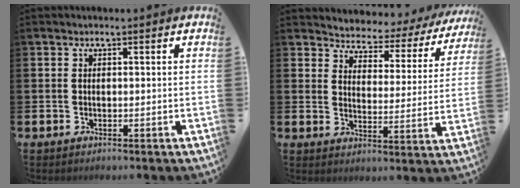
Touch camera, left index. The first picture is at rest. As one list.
[{"total": 3.2, "force": [3.0, 1.3, -0.2], "torque": [-0.025, -0.032, 0.041]}]